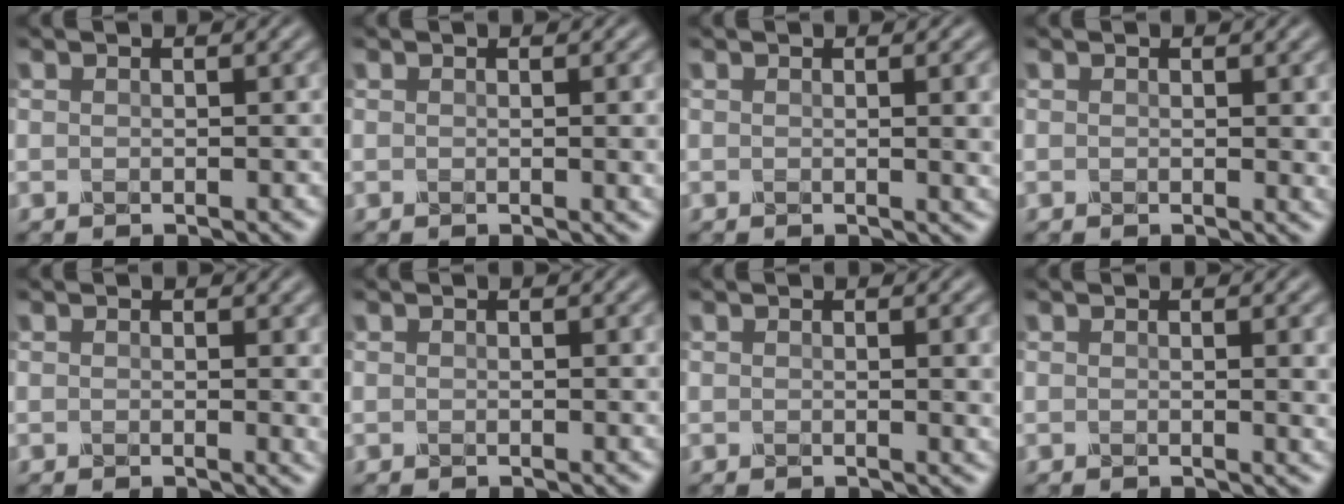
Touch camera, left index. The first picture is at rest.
{"total": 2.2, "force": [-0.3, 1.0, 2.0], "torque": [-0.014, 0.004, -0.007]}
{"total": 3.8, "force": [-0.2, 1.9, 3.4], "torque": [-0.025, 0.003, -0.007]}
{"total": 1.5, "force": [0.1, 0.9, 1.2], "torque": [-0.013, -0.001, 0.000]}
{"total": 2.0, "force": [0.0, 1.1, 1.7], "torque": [-0.018, -0.002, -0.002]}
{"total": 0.0}
{"total": 3.0, "force": [-0.1, 1.4, 2.6], "torque": [-0.019, 0.004, -0.006]}
{"total": 2.8, "force": [-0.1, 1.3, 2.4], "torque": [-0.019, 0.003, -0.004]}